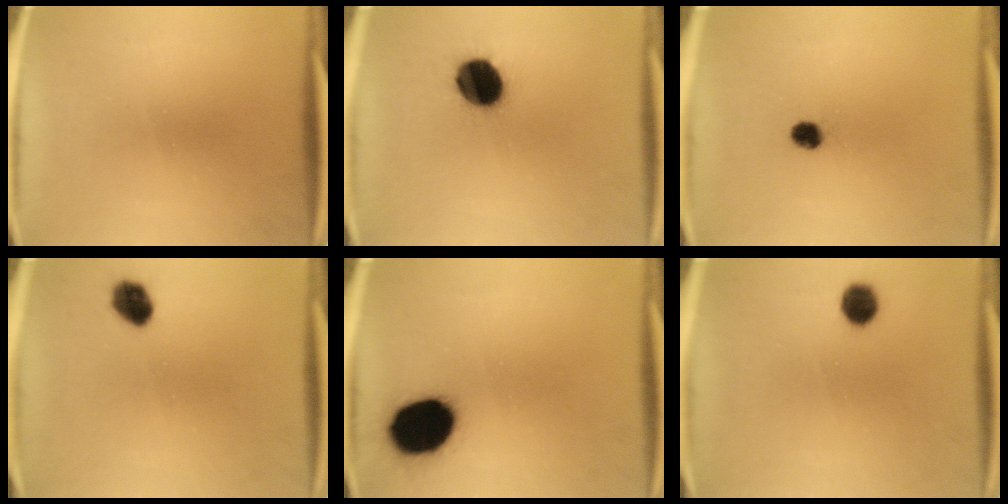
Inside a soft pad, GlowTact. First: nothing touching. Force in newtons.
{"total": 12.2}
{"total": 3.2}
{"total": 5.5}
{"total": 17.4}
{"total": 4.8}